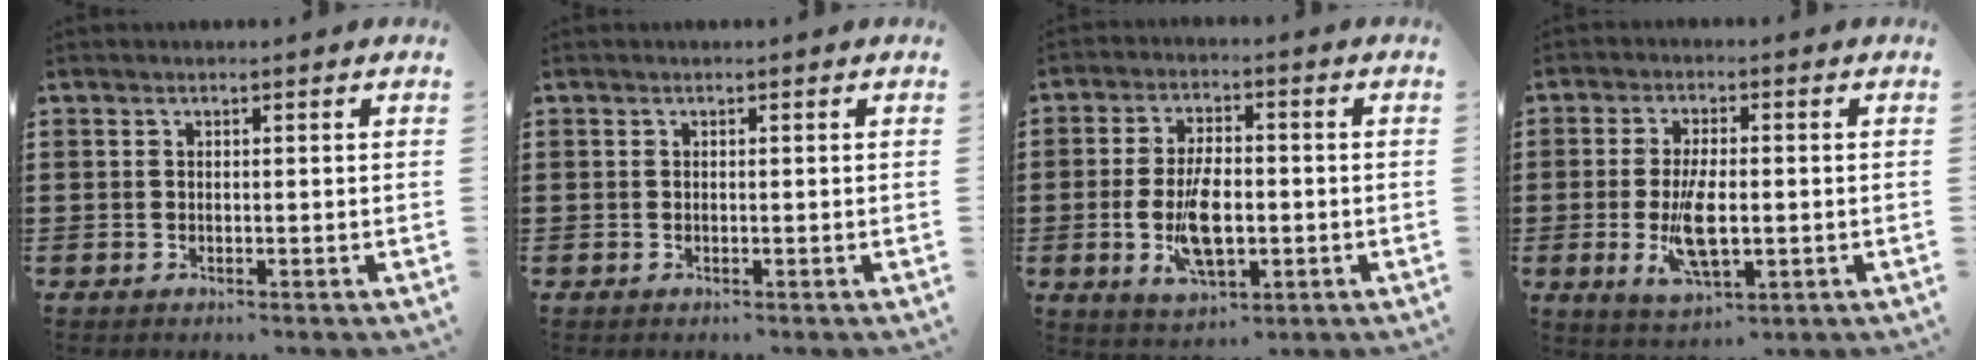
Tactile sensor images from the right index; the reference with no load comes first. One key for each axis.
{"total": 0.0}
{"total": 8.4, "fx": -1.4, "fy": 4.1, "fz": 7.3, "tx": -0.153, "ty": -0.004, "tz": -0.030}
{"total": 7.7, "fx": -1.1, "fy": 3.1, "fz": 6.9, "tx": -0.139, "ty": -0.009, "tz": -0.023}